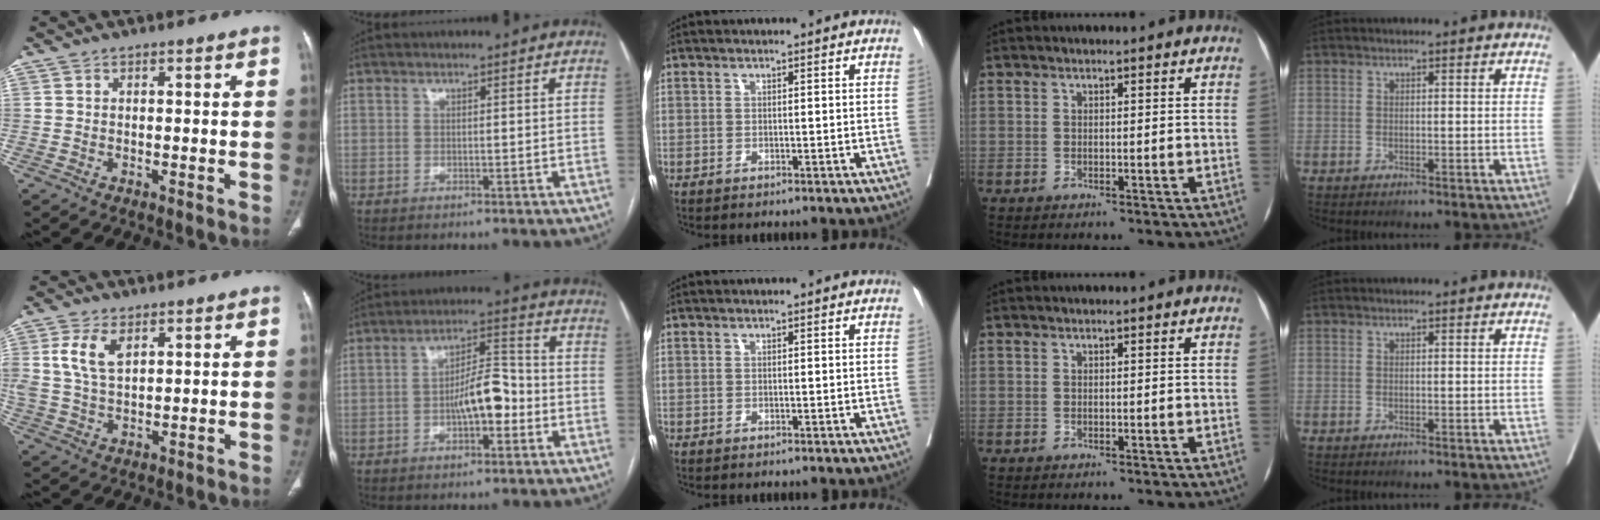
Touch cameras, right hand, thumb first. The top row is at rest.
{"thumb": {"total": 6.9, "force": [2.8, 3.7, 5.2], "torque": [-0.109, -0.005, 0.059]}, "index": {"total": 7.9, "force": [-2.1, 2.7, 7.2], "torque": [-0.123, 0.022, -0.034]}}